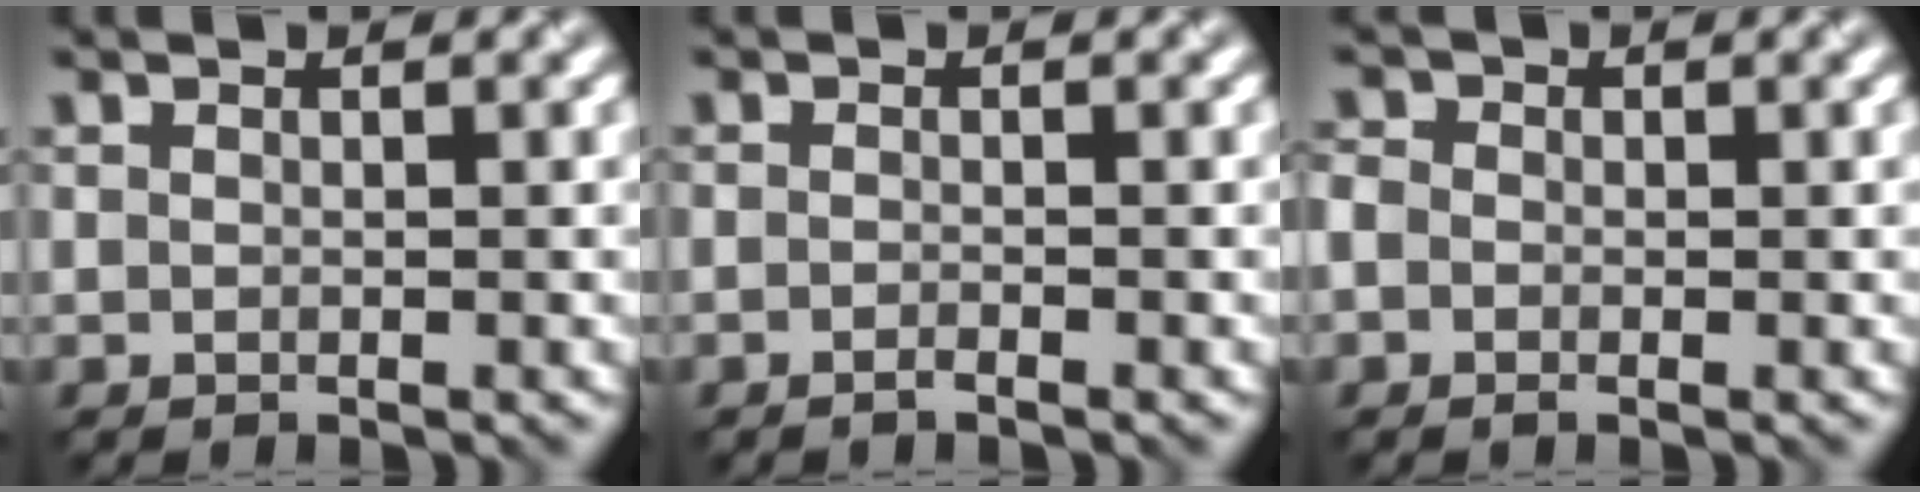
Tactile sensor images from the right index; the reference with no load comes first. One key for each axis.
{"total": 0.7, "fx": -0.5, "fy": 0.1, "fz": 0.4, "tx": -0.006, "ty": 0.000, "tz": -0.010}
{"total": 1.5, "fx": -0.4, "fy": 1.3, "fz": 0.7, "tx": -0.011, "ty": 0.001, "tz": -0.013}